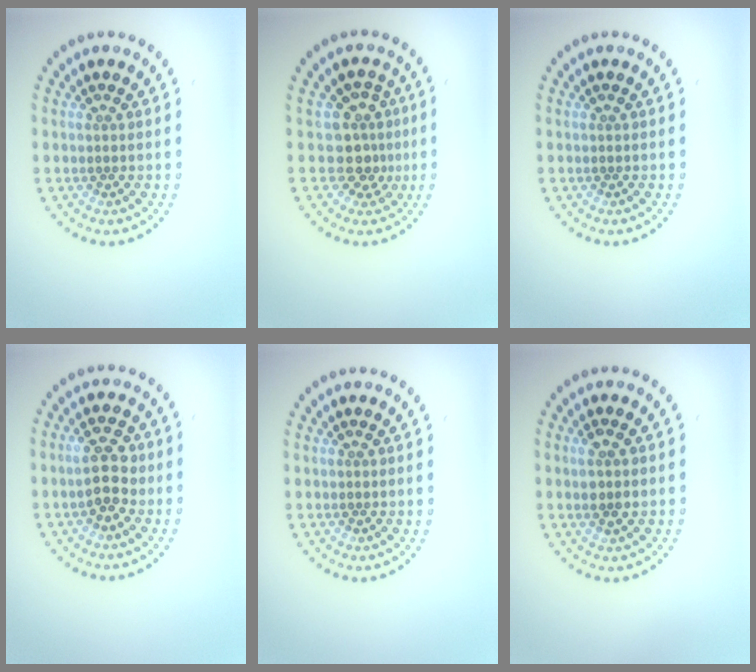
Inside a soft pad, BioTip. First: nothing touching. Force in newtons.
{"total": 3.0, "press": 2.3, "slide": 1.8}
{"total": 0.0}
{"total": 3.0, "press": 3.0, "slide": 0.4}
{"total": 0.0}
{"total": 1.9, "press": 1.8, "slide": 0.6}